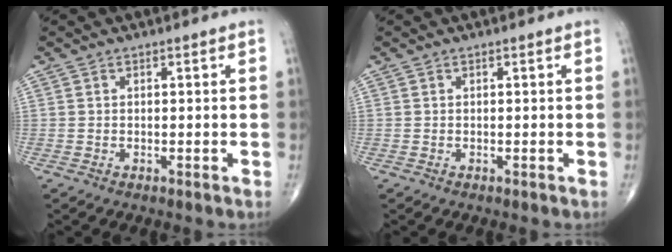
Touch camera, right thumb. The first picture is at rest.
{"total": 0.0}